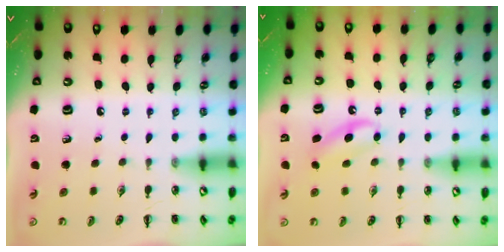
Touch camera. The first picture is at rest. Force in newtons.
{"total": 5.5, "press": 5.3, "slide": 1.6}